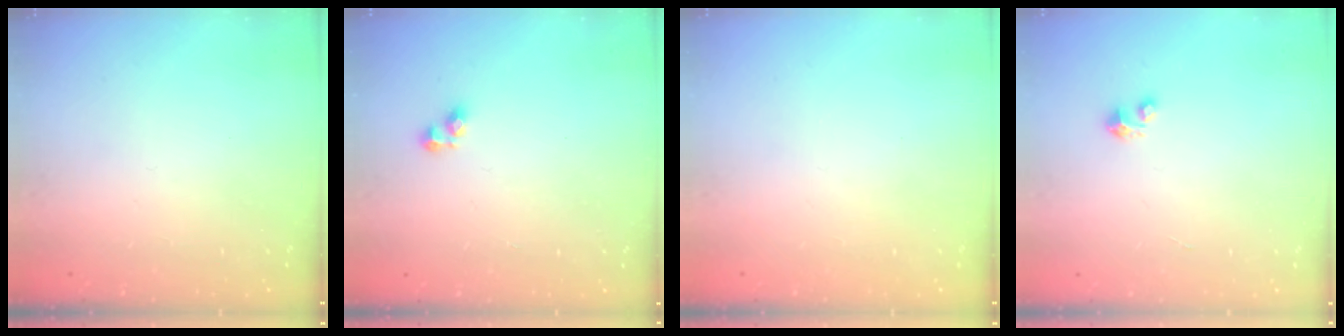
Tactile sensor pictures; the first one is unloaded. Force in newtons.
{"total": 2.8, "press": 2.8, "slide": 0.3}
{"total": 0.0}
{"total": 2.1, "press": 2.1, "slide": 0.1}